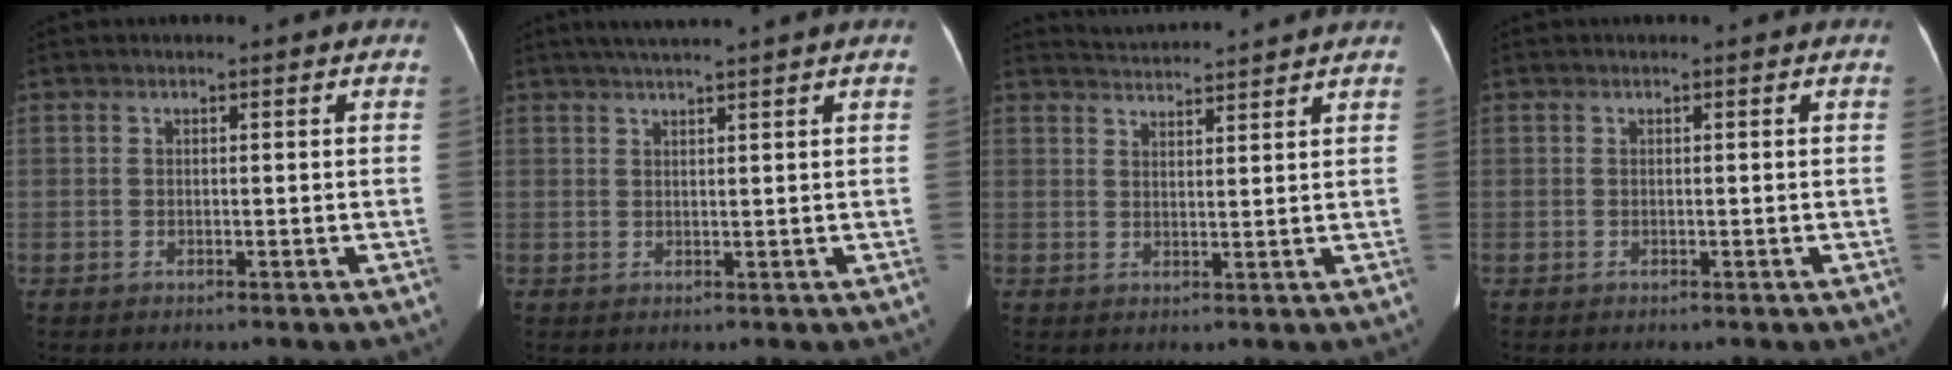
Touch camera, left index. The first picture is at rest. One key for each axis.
{"total": 4.9, "fx": 4.0, "fy": -1.1, "fz": 2.7, "tx": -0.040, "ty": 0.021, "tz": 0.068}
{"total": 6.1, "fx": 6.0, "fy": -1.1, "fz": 0.8, "tx": -0.021, "ty": 0.016, "tz": 0.090}
{"total": 0.0}